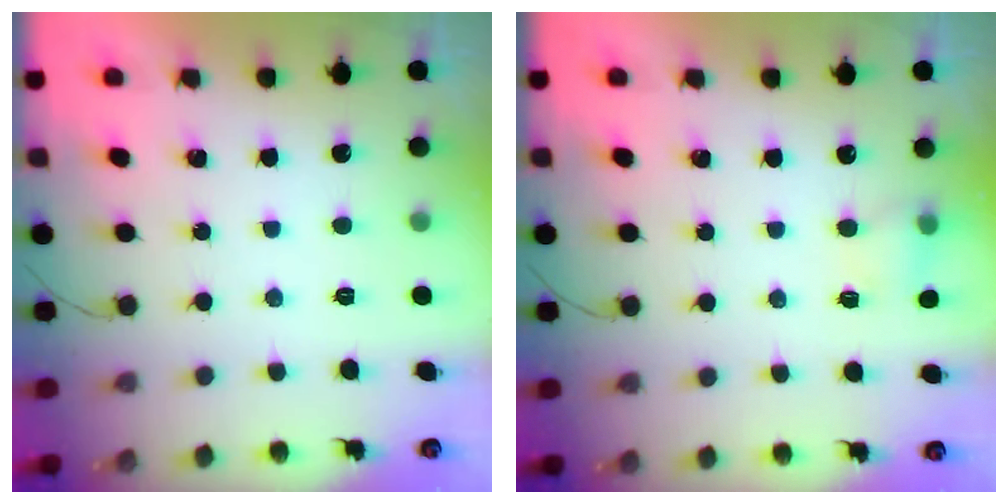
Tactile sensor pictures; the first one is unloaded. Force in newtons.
{"total": 4.8, "press": 4.7, "slide": 1.2}